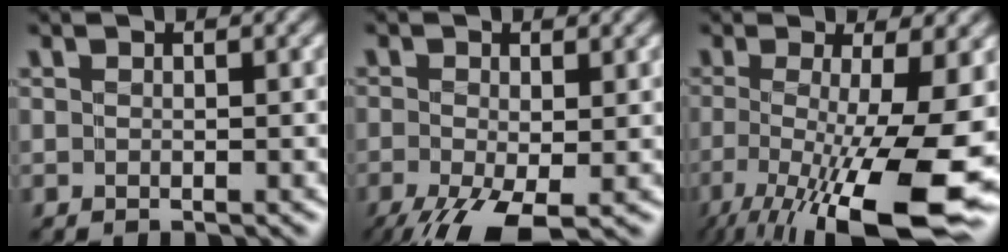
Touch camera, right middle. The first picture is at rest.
{"total": 7.1, "force": [-3.4, 3.6, 5.1], "torque": [-0.117, -0.022, -0.062]}
{"total": 13.5, "force": [-5.4, 3.8, 11.8], "torque": [-0.206, -0.032, -0.086]}